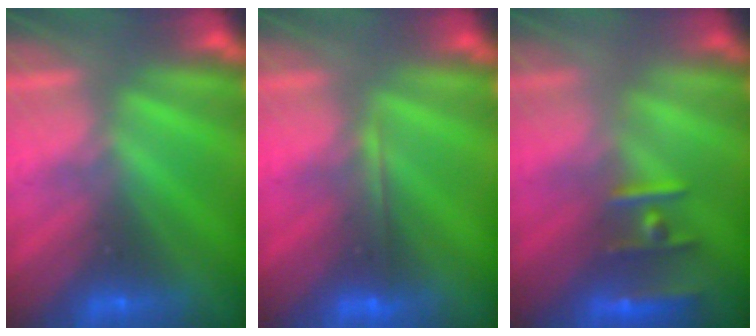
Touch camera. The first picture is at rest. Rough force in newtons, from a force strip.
{"total": 1.9}
{"total": 2.4}